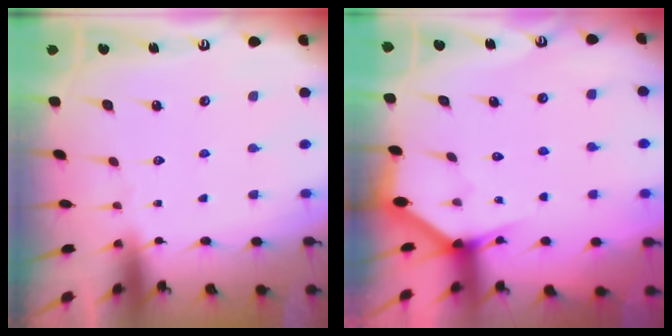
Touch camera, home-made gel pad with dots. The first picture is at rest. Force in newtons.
{"total": 2.7, "press": 2.7, "slide": 0.1}